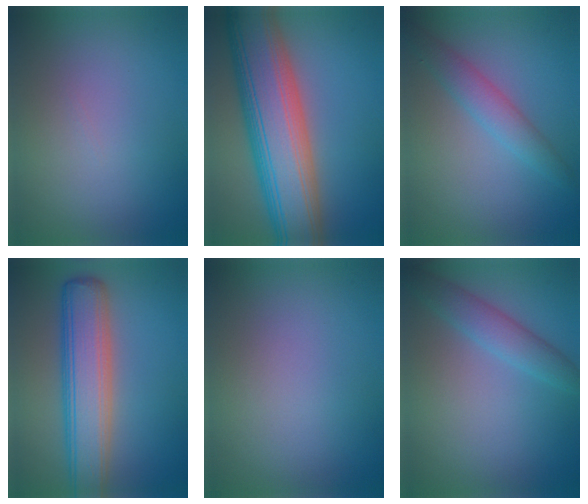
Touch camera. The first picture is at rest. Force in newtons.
{"total": 12.5, "press": 12.5, "slide": 0.2}
{"total": 2.8, "press": 2.8, "slide": 0.0}
{"total": 7.3, "press": 7.3, "slide": 0.4}
{"total": 0.0}
{"total": 3.0, "press": 3.0, "slide": 0.1}